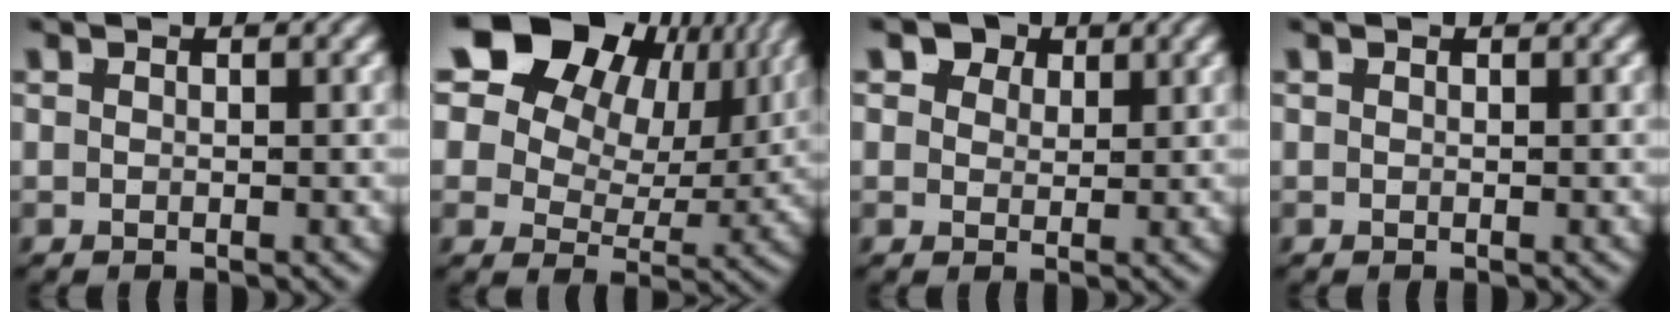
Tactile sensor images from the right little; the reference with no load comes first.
{"total": 16.7, "force": [5.5, 12.0, 10.2], "torque": [-0.182, 0.012, 0.068]}
{"total": 5.0, "force": [2.4, 3.7, 2.3], "torque": [-0.042, -0.004, 0.039]}
{"total": 0.0}